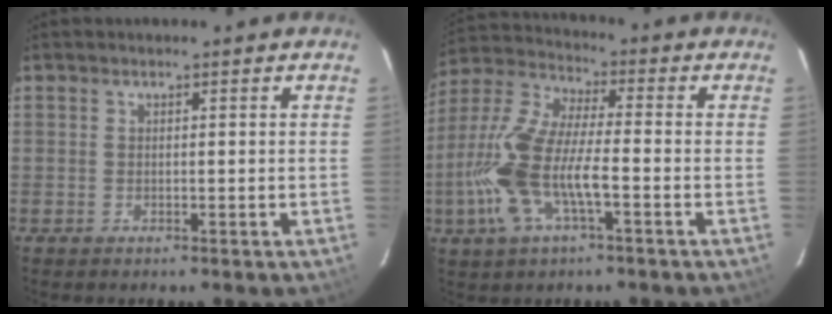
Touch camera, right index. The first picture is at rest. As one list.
[{"total": 14.7, "force": [-4.6, 4.8, 13.2], "torque": [-0.285, -0.001, -0.094]}]